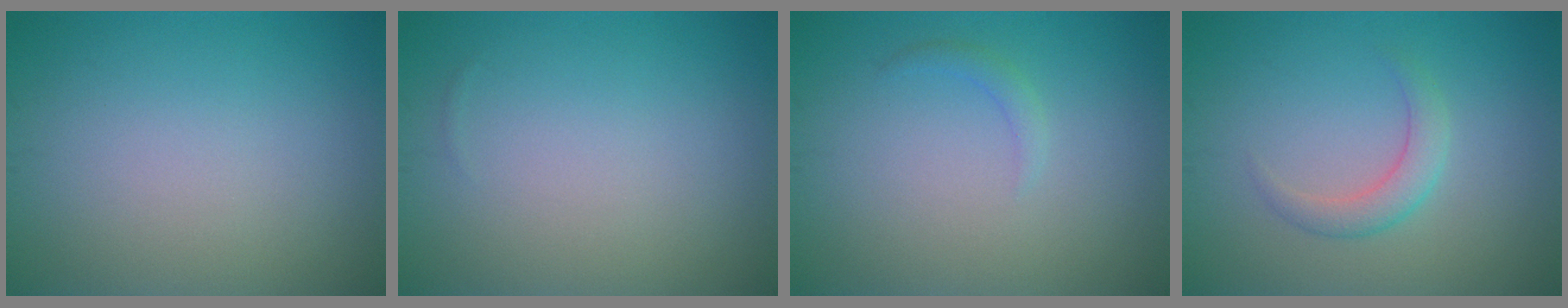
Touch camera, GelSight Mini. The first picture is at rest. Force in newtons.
{"total": 0.0}
{"total": 1.0, "press": 1.0, "slide": 0.1}
{"total": 2.2, "press": 2.2, "slide": 0.0}